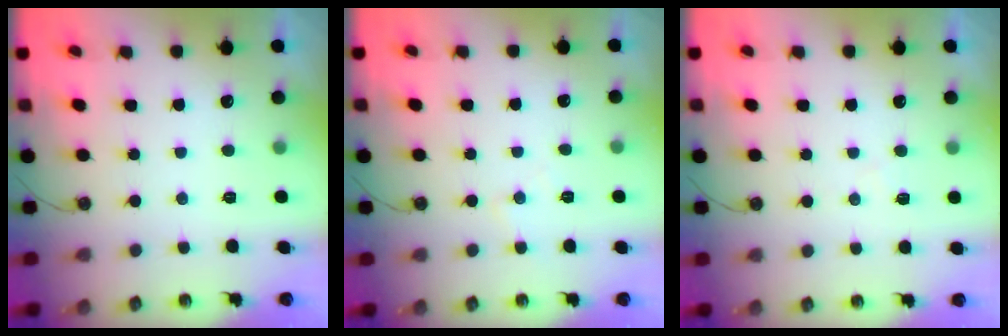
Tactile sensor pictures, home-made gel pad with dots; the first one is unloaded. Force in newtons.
{"total": 4.4, "press": 4.3, "slide": 0.6}
{"total": 5.5, "press": 5.5, "slide": 0.7}